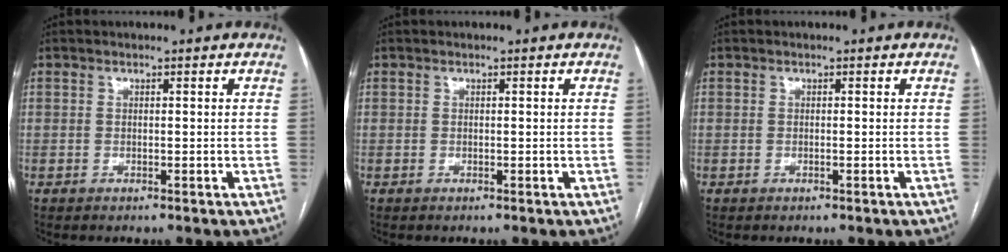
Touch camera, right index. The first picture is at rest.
{"total": 0.0}
{"total": 0.0}